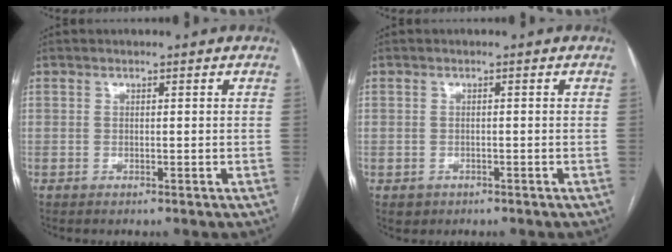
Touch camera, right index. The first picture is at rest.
{"total": 1.7, "force": [-0.8, 1.5, 0.2], "torque": [-0.002, 0.004, -0.007]}